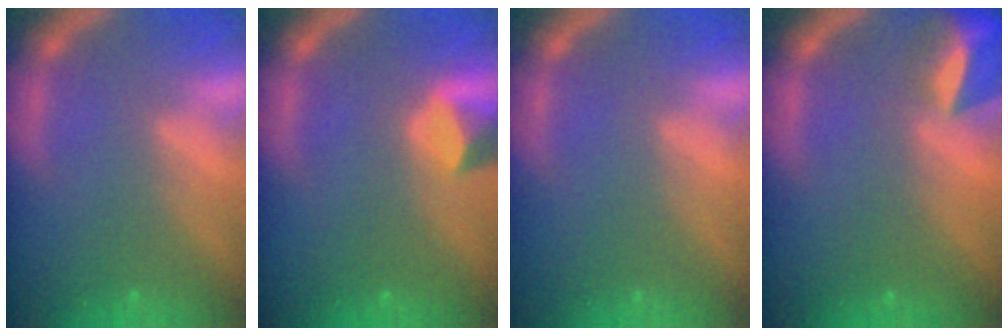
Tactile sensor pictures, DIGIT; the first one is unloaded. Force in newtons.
{"total": 2.4}
{"total": 0.0}
{"total": 6.0}